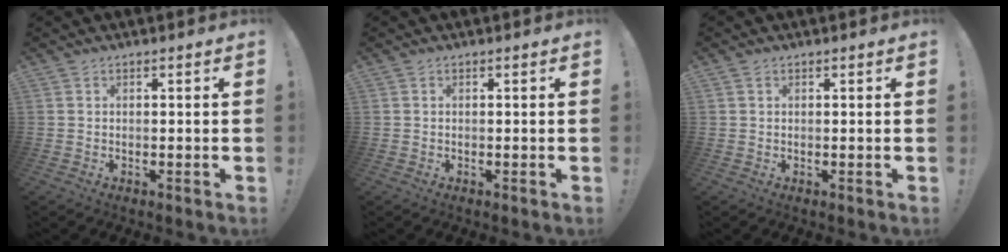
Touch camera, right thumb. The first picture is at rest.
{"total": 0.0}
{"total": 0.5, "force": [0.3, 0.4, 0.0], "torque": [-0.003, 0.002, 0.006]}